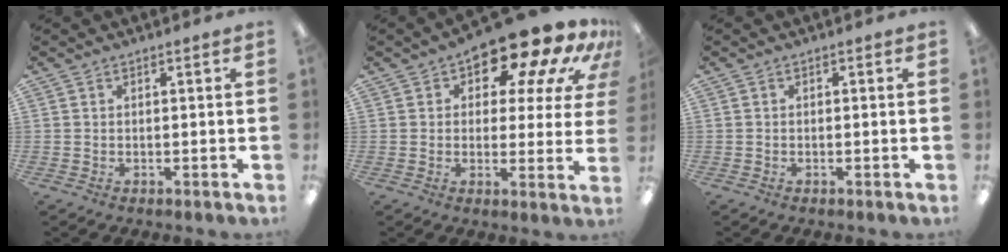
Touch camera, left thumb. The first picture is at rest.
{"total": 15.0, "force": [10.6, 5.8, 9.0], "torque": [-0.139, -0.072, 0.174]}
{"total": 0.6, "force": [-0.5, 0.2, 0.3], "torque": [-0.006, -0.001, -0.010]}